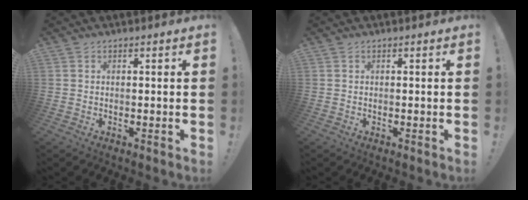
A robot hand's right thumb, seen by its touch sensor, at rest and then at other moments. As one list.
[{"total": 0.0}]